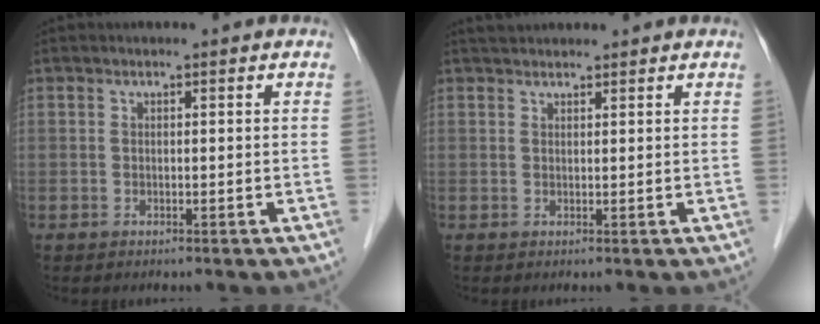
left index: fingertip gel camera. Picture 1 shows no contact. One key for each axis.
{"total": 3.0, "fx": 2.9, "fy": 0.6, "fz": 0.8, "tx": -0.010, "ty": 0.031, "tz": 0.048}